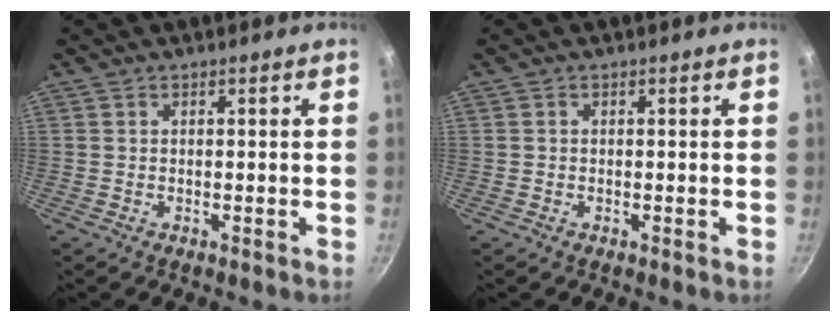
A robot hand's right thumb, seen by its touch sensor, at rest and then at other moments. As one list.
[{"total": 0.0}]